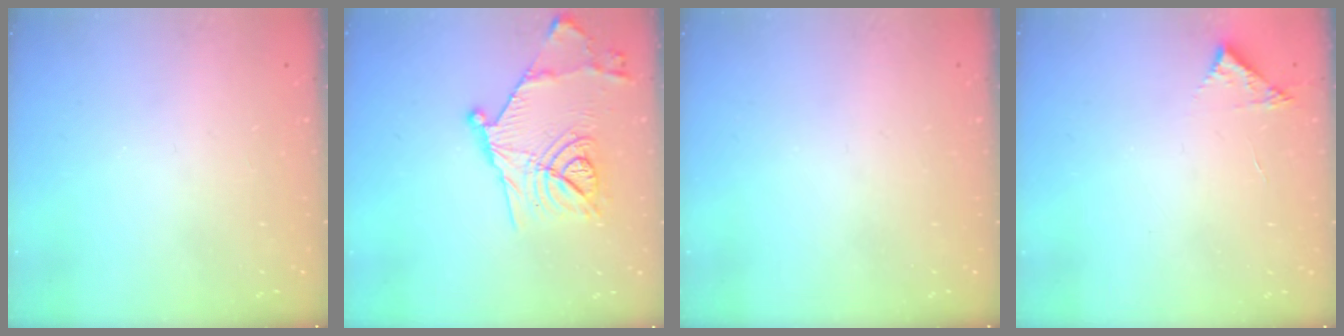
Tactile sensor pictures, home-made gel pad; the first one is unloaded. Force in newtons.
{"total": 17.2, "press": 17.1, "slide": 1.9}
{"total": 0.0}
{"total": 3.6, "press": 3.6, "slide": 0.1}